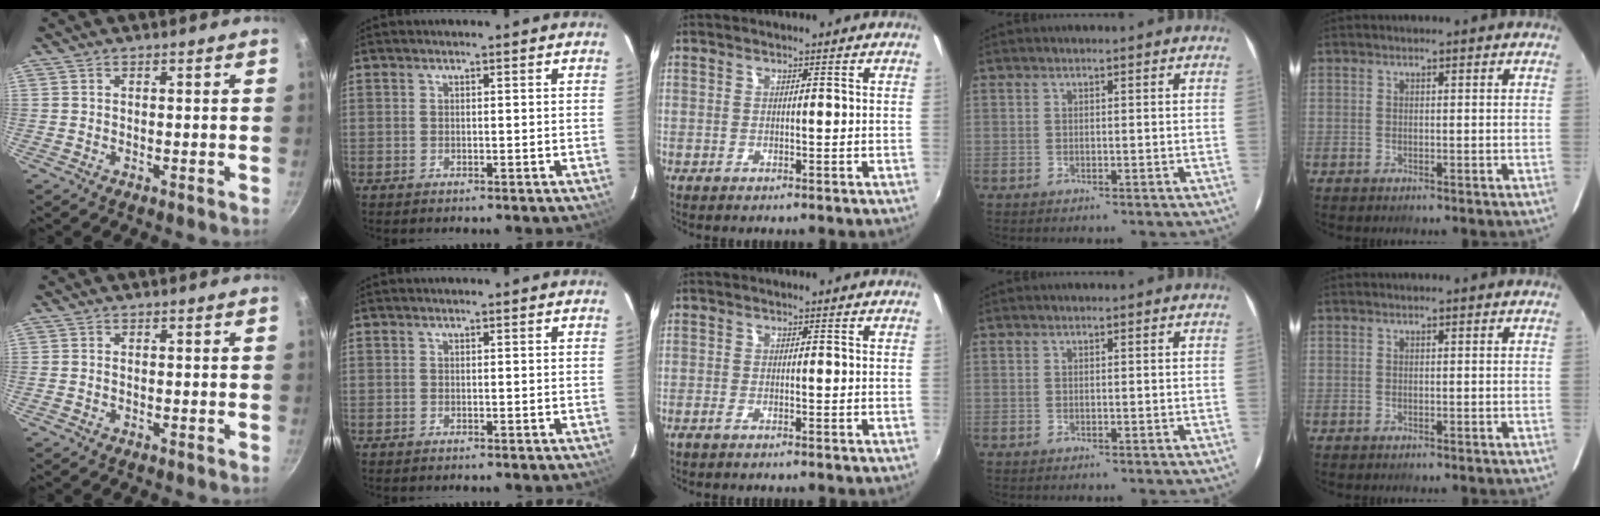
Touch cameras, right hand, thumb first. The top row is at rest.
{"thumb": {"total": 0.5, "force": [-0.2, 0.5, 0.2], "torque": [-0.005, 0.002, -0.004]}, "middle": {"total": 1.2, "force": [-1.0, 0.2, 0.6], "torque": [-0.015, -0.003, -0.021]}}